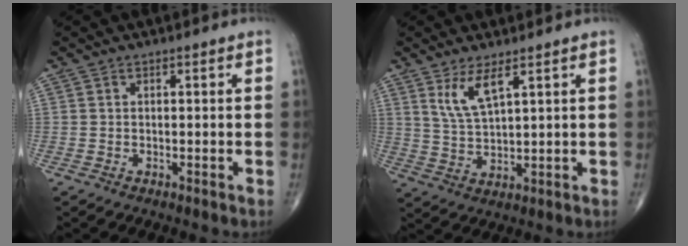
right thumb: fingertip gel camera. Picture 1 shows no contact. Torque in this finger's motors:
{"motor_torque": [-0.10, 0.04, 0.16, 0.07, 0.13]}